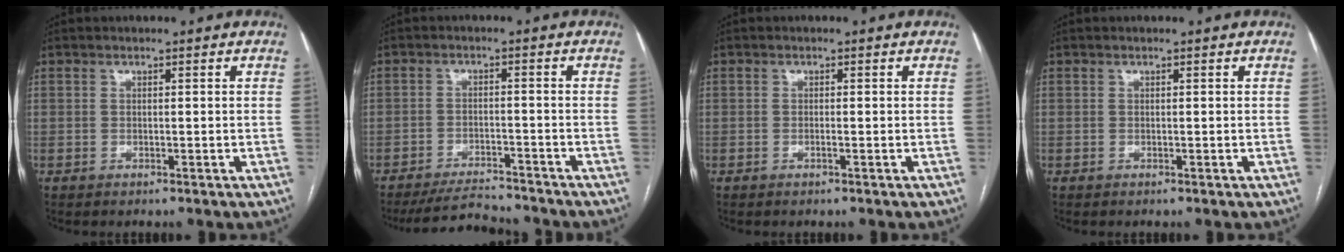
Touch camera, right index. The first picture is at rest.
{"total": 7.2, "force": [-7.0, 1.0, 1.6], "torque": [-0.024, -0.010, -0.114]}
{"total": 0.6, "force": [-0.3, 0.0, 0.6], "torque": [-0.012, 0.000, -0.004]}
{"total": 0.0}